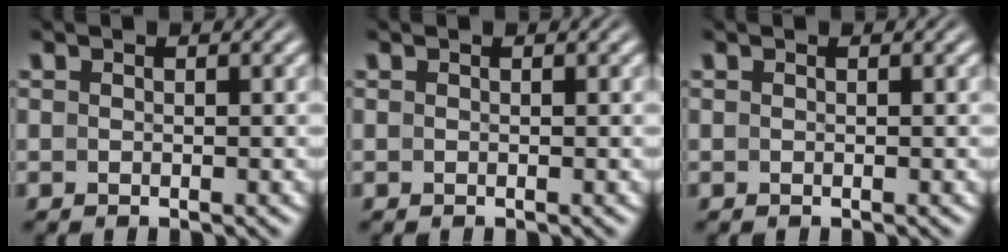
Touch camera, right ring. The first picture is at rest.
{"total": 0.0}
{"total": 0.0}